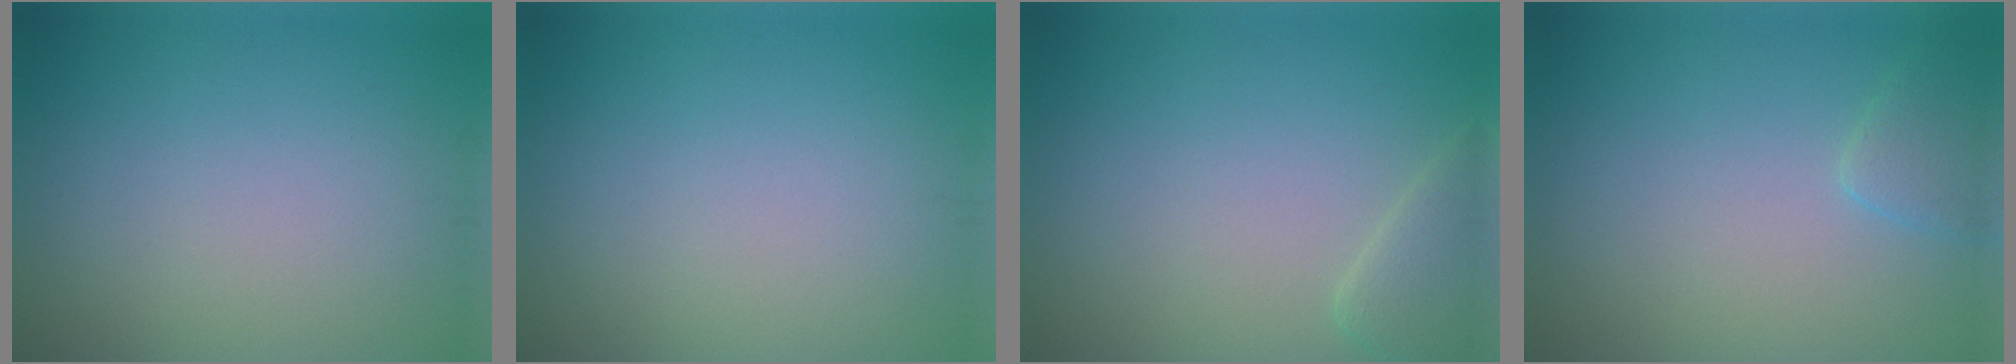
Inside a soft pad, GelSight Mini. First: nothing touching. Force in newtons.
{"total": 0.0}
{"total": 2.6, "press": 2.5, "slide": 0.3}
{"total": 1.9, "press": 1.9, "slide": 0.1}